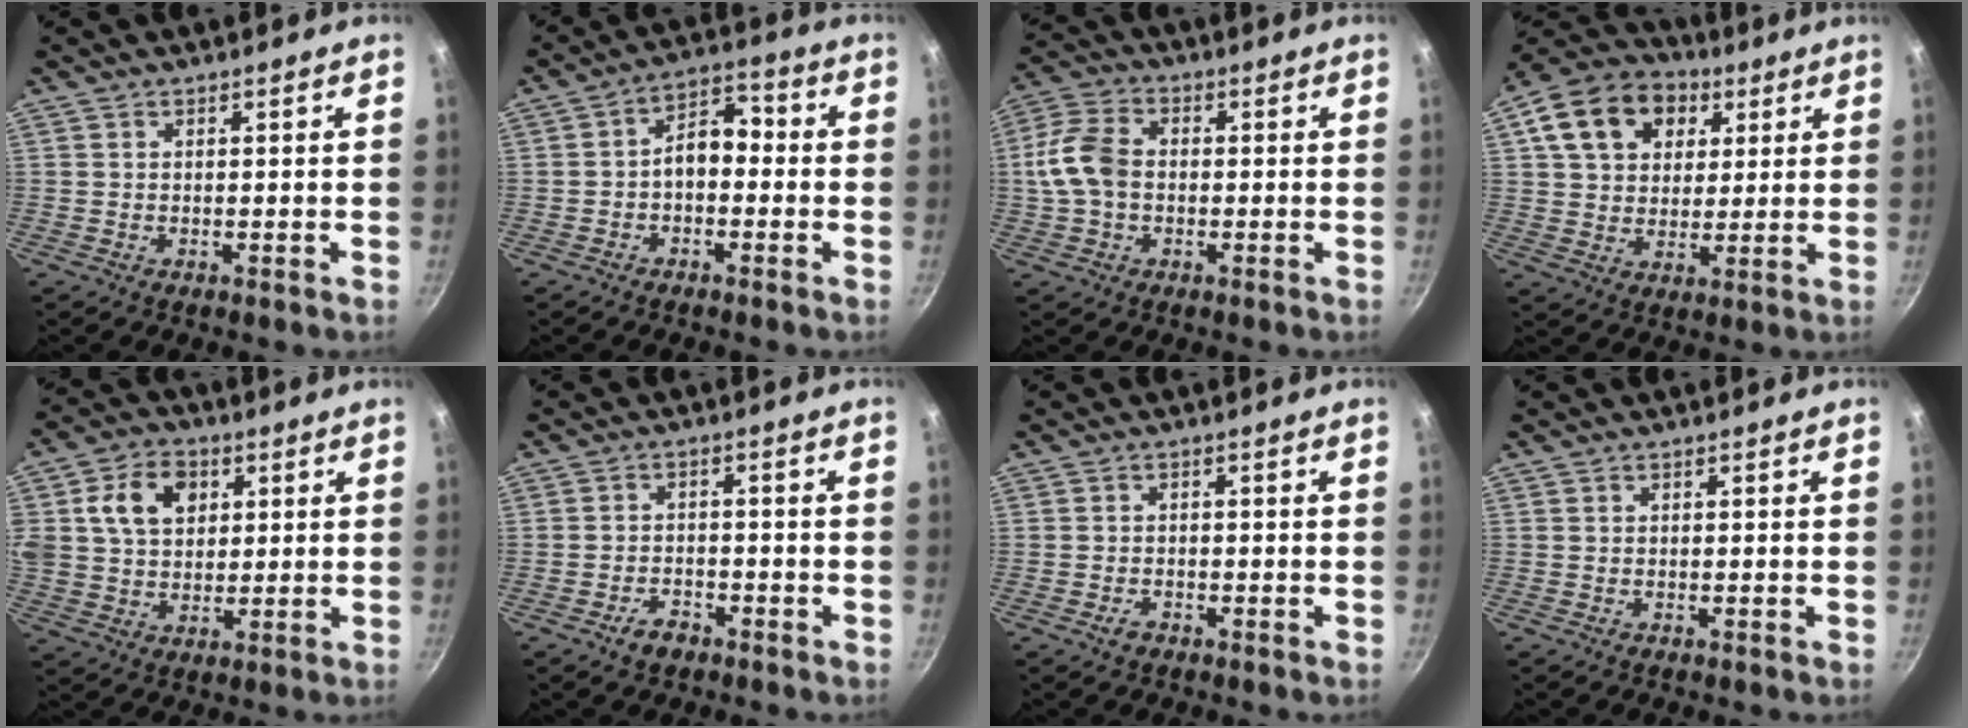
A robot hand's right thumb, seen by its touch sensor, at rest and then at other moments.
{"total": 6.9, "force": [-1.2, 4.4, 5.2], "torque": [-0.053, 0.034, -0.031]}
{"total": 9.5, "force": [-0.4, 6.6, 6.9], "torque": [-0.136, 0.024, -0.018]}
{"total": 16.0, "force": [6.0, 12.0, 8.7], "torque": [-0.131, 0.011, 0.091]}
{"total": 12.6, "force": [3.9, 9.6, 7.3], "torque": [-0.113, 0.007, 0.063]}
{"total": 3.6, "force": [-2.5, 2.1, 1.7], "torque": [-0.019, 0.024, -0.038]}
{"total": 1.7, "force": [-1.1, 1.1, 0.8], "torque": [-0.013, 0.010, -0.018]}
{"total": 0.0}